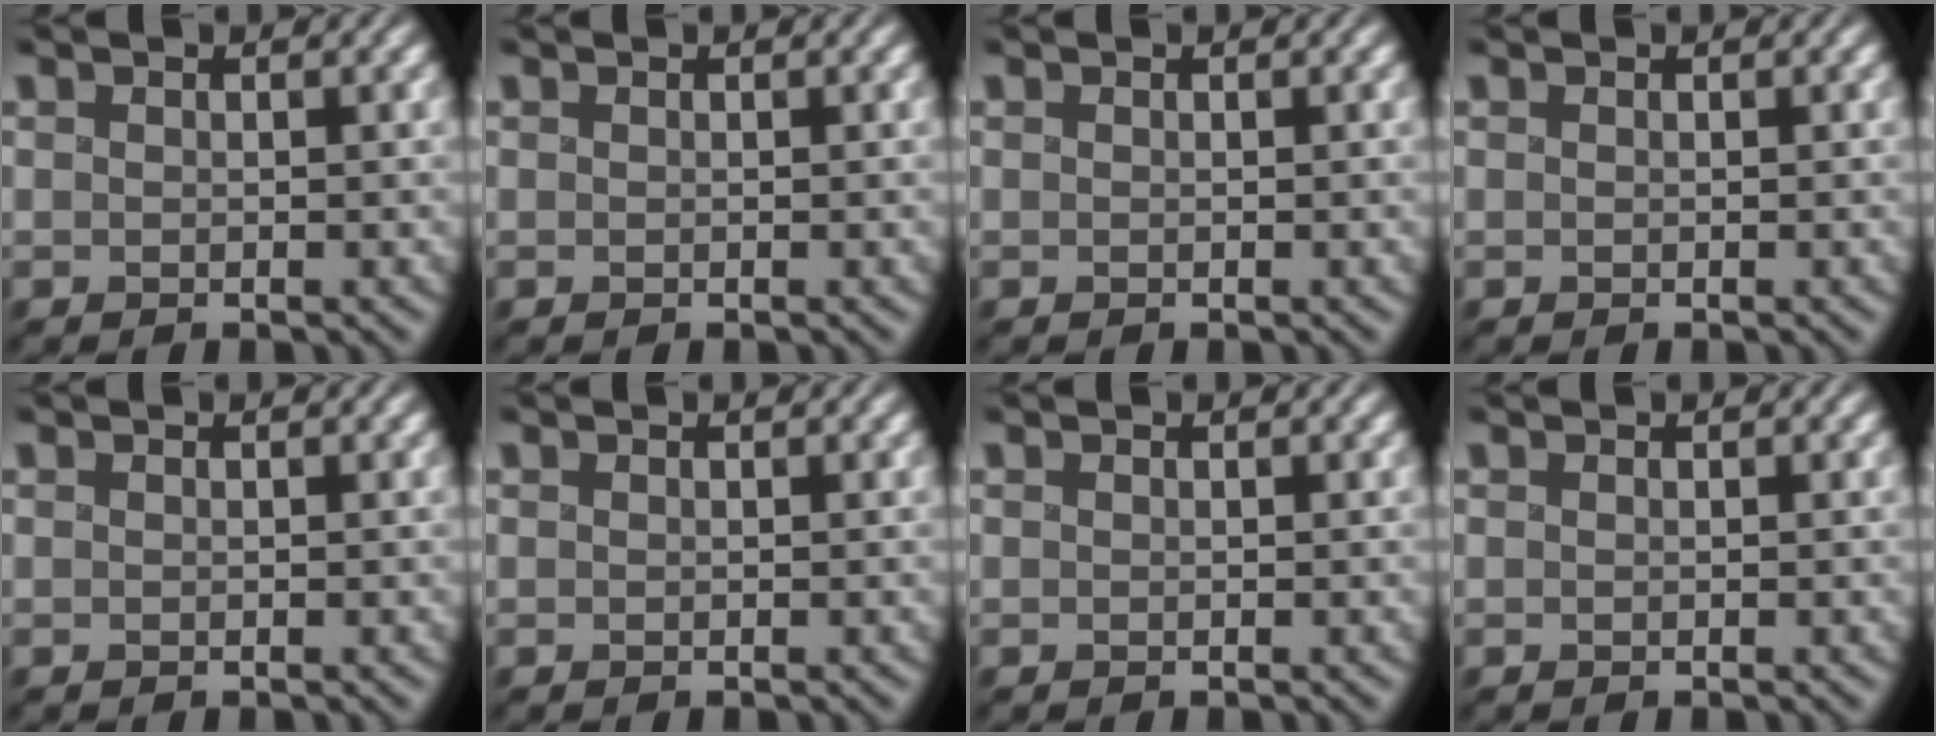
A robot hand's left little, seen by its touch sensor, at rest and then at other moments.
{"total": 0.0}
{"total": 0.0}
{"total": 0.0}
{"total": 0.0}
{"total": 0.0}
{"total": 0.0}
{"total": 0.0}